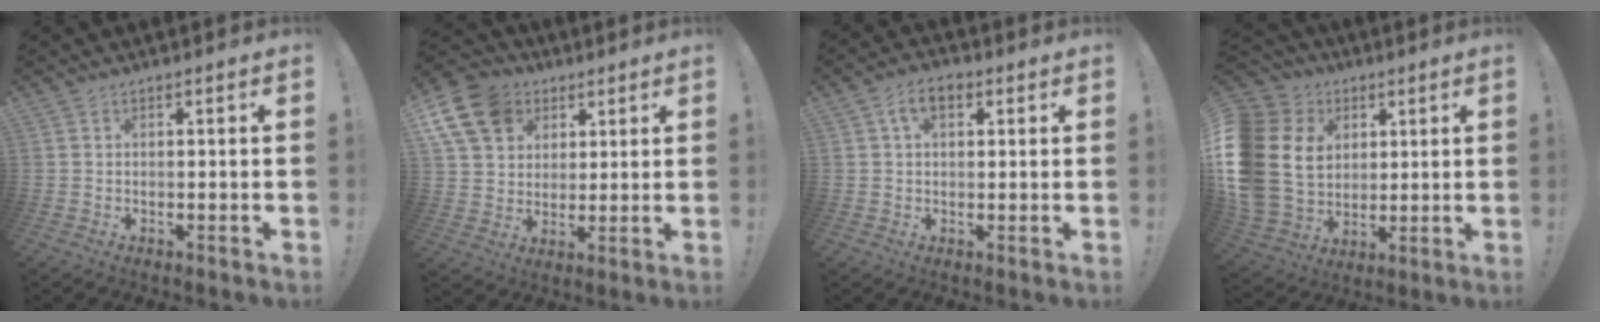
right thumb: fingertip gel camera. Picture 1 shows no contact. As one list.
[{"total": 14.4, "force": [6.3, 11.1, 6.6], "torque": [-0.108, -0.033, 0.125]}, {"total": 6.6, "force": [2.3, 3.7, 4.9], "torque": [-0.088, 0.012, 0.042]}, {"total": 20.4, "force": [3.4, 16.4, 11.7], "torque": [-0.246, -0.013, 0.080]}]